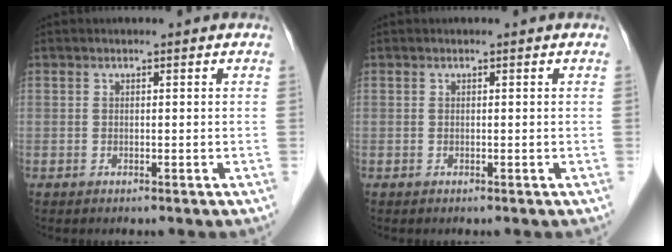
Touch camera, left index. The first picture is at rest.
{"total": 0.0}